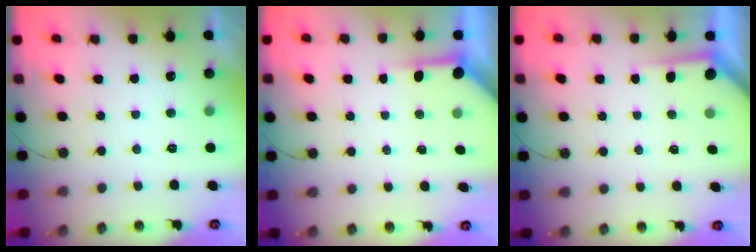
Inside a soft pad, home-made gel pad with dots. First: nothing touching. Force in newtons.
{"total": 3.5, "press": 3.4, "slide": 0.5}
{"total": 2.2, "press": 2.2, "slide": 0.3}